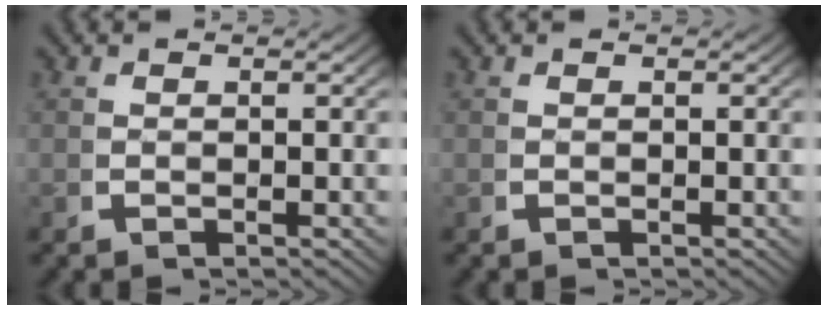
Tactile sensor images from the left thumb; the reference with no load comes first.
{"total": 0.0}